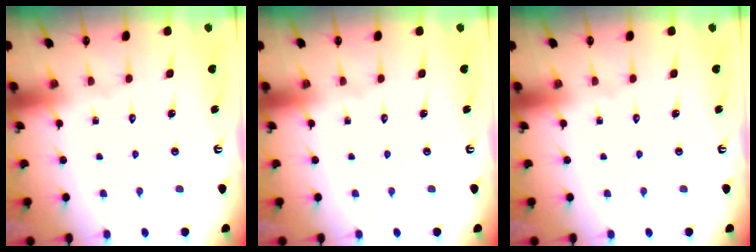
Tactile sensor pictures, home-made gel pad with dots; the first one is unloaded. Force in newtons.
{"total": 0.0}
{"total": 0.0}